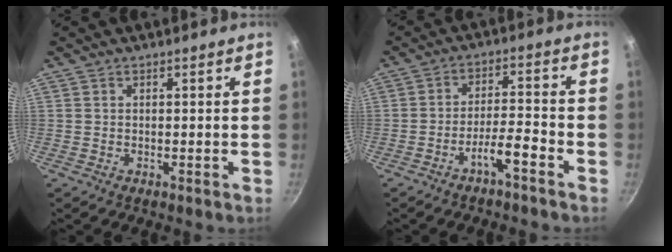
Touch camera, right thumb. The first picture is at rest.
{"total": 5.5, "force": [-3.7, 0.9, 3.9], "torque": [-0.071, 0.038, -0.064]}